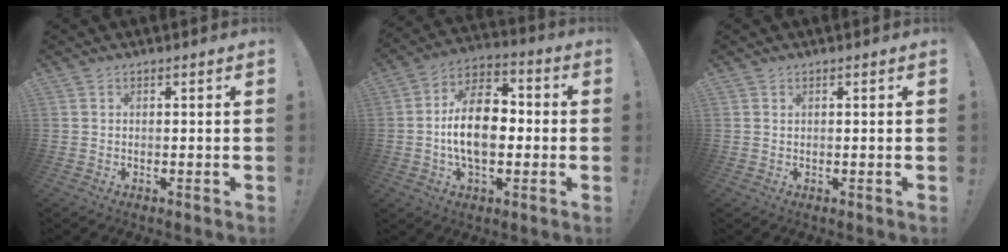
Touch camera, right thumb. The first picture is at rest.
{"total": 16.0, "force": [-1.8, 9.5, 12.7], "torque": [-0.231, 0.016, -0.036]}
{"total": 0.6, "force": [0.5, 0.2, 0.2], "torque": [0.001, -0.001, 0.009]}